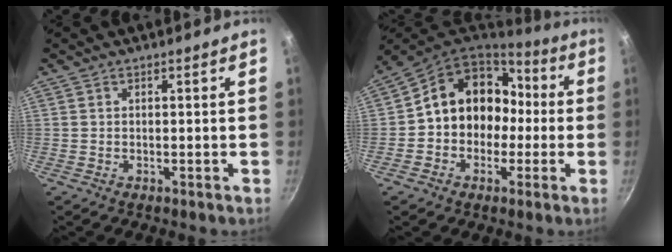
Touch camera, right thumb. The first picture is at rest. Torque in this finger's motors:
{"motor_torque": [-0.49, 1.14, 0.20, 0.18, 0.12]}